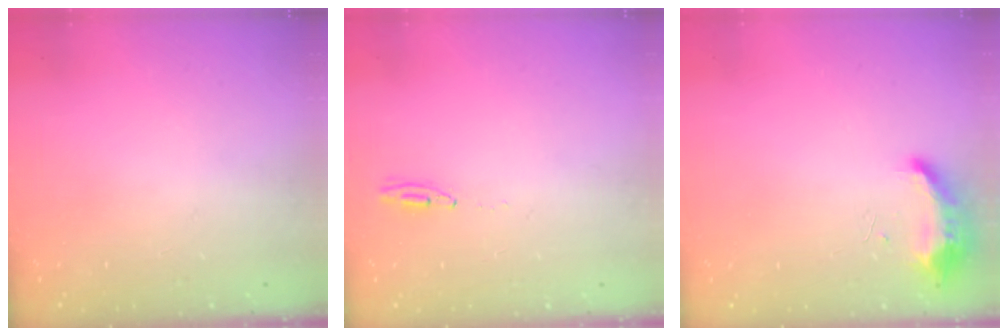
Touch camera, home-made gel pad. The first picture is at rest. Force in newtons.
{"total": 3.0, "press": 2.8, "slide": 1.2}
{"total": 16.8, "press": 10.1, "slide": 13.4}